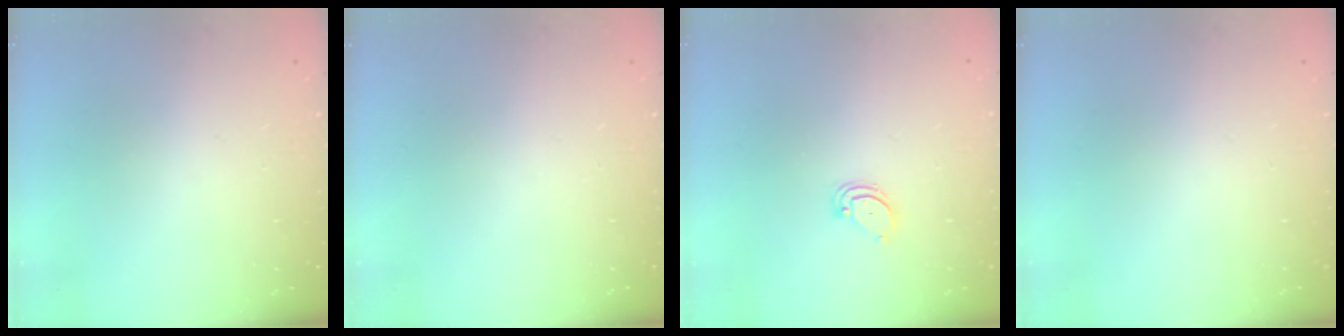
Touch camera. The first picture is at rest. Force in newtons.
{"total": 0.0}
{"total": 3.0, "press": 3.0, "slide": 0.2}
{"total": 0.0}